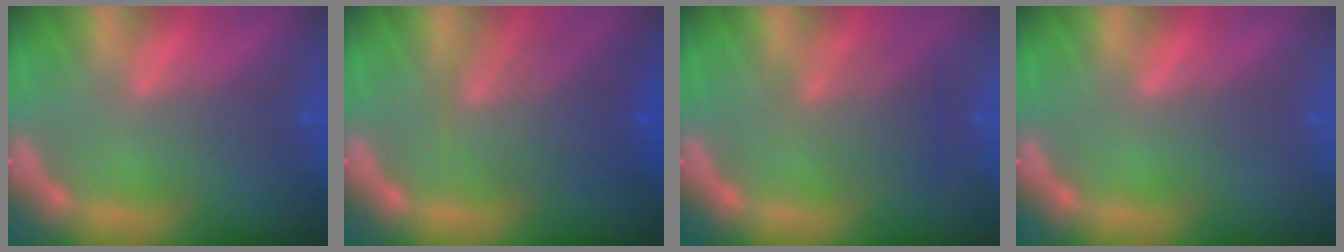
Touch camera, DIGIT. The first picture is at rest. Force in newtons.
{"total": 6.1}
{"total": 3.4}
{"total": 0.0}